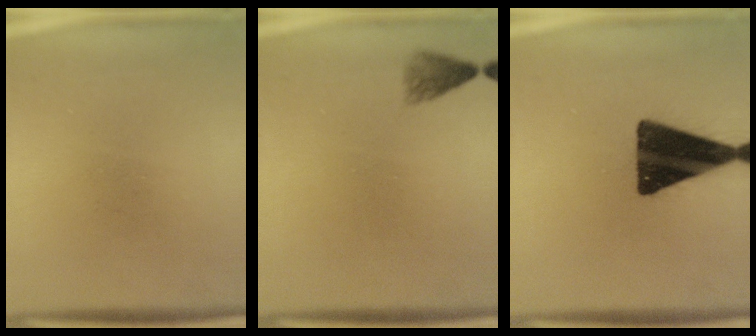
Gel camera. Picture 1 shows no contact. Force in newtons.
{"total": 1.8}
{"total": 17.2}